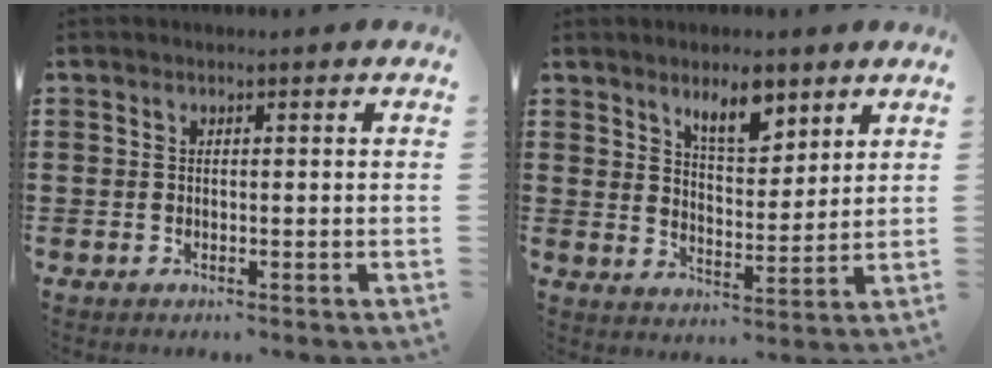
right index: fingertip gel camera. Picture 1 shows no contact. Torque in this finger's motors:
{"motor_torque": [0.24, 0.21, 0.20, 0.06]}